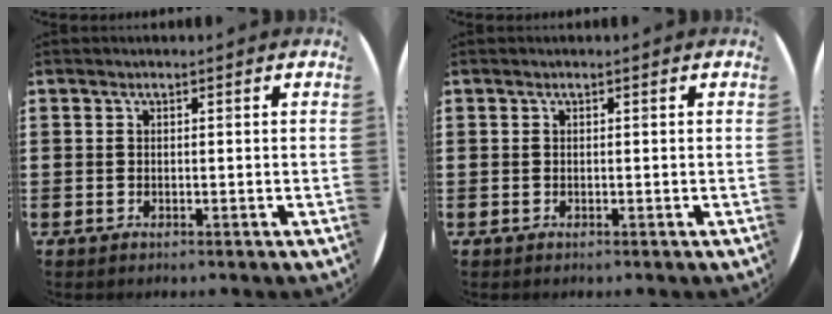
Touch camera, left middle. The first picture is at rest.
{"total": 0.0}